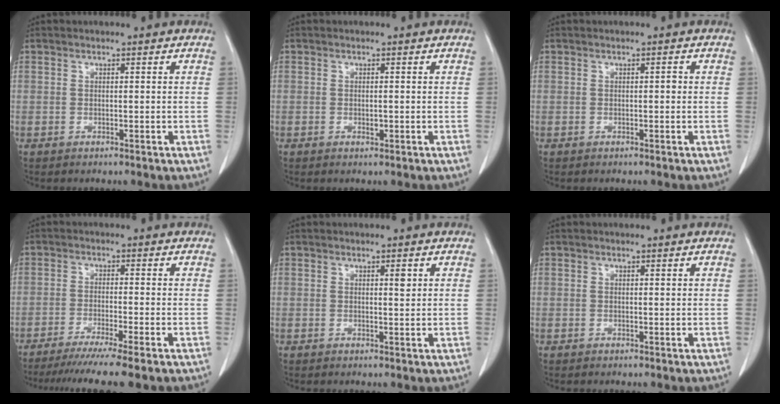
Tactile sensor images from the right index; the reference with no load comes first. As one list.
[{"total": 0.8, "force": [-0.1, 0.3, 0.7], "torque": [-0.015, -0.002, -0.001]}, {"total": 0.7, "force": [0.0, 0.3, 0.6], "torque": [-0.006, 0.003, -0.001]}, {"total": 10.5, "force": [-8.4, -0.8, 6.2], "torque": [-0.075, -0.028, -0.128]}, {"total": 1.2, "force": [0.5, 0.3, 1.0], "torque": [-0.015, -0.001, 0.006]}, {"total": 0.0}]